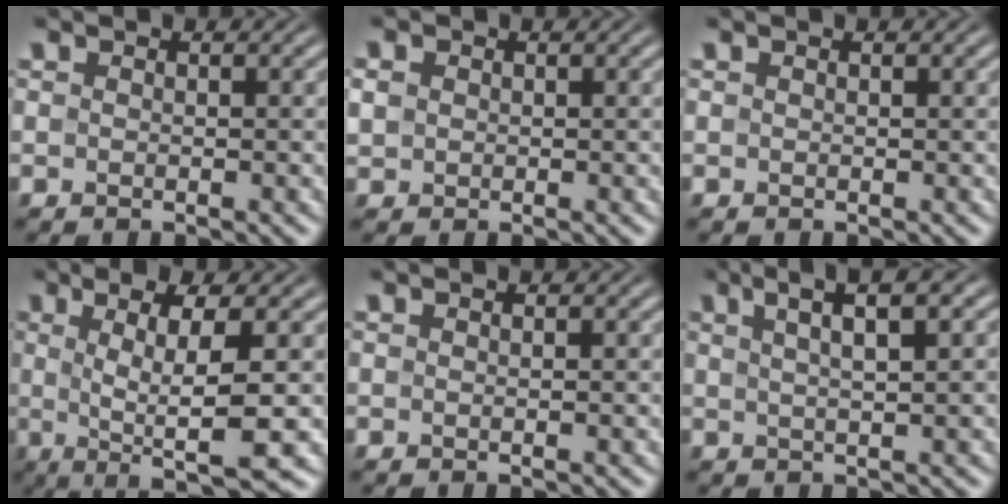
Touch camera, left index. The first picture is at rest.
{"total": 1.4, "force": [0.3, 1.3, 0.5], "torque": [-0.013, 0.003, 0.004]}
{"total": 0.0}
{"total": 7.5, "force": [-0.4, 1.8, 7.3], "torque": [-0.118, -0.001, -0.004]}
{"total": 0.6, "force": [0.0, 0.2, 0.5], "torque": [-0.005, 0.005, -0.001]}
{"total": 4.8, "force": [2.5, 1.0, 4.0], "torque": [-0.052, 0.015, 0.035]}